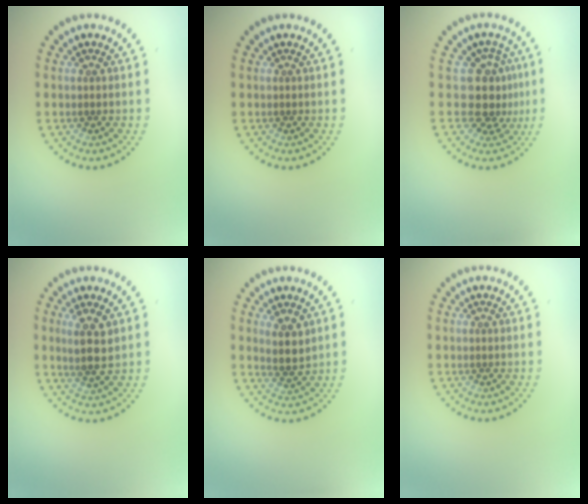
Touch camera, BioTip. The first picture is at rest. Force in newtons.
{"total": 0.0}
{"total": 3.4, "press": 2.4, "slide": 2.3}
{"total": 2.9, "press": 2.6, "slide": 1.2}
{"total": 2.5, "press": 2.1, "slide": 1.3}
{"total": 0.0}